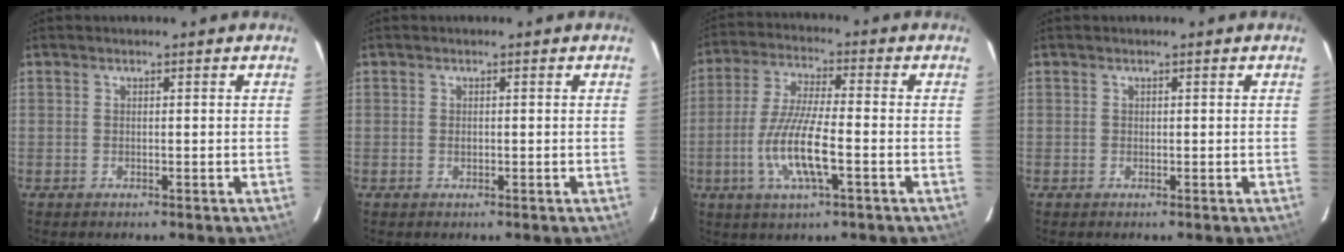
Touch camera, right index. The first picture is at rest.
{"total": 0.8, "force": [-0.1, 0.6, 0.4], "torque": [-0.007, 0.001, -0.001]}
{"total": 11.8, "force": [-3.6, 2.4, 10.9], "torque": [-0.225, -0.008, -0.070]}
{"total": 0.0}